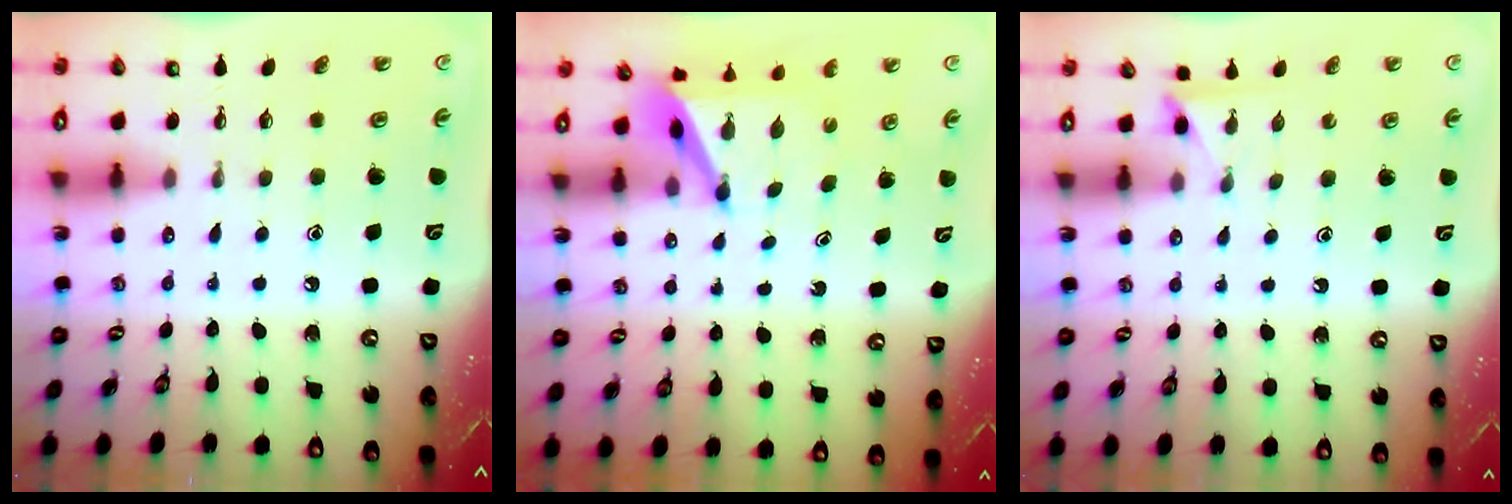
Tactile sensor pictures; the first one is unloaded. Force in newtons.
{"total": 4.9, "press": 4.8, "slide": 0.5}
{"total": 2.7, "press": 2.7, "slide": 0.2}